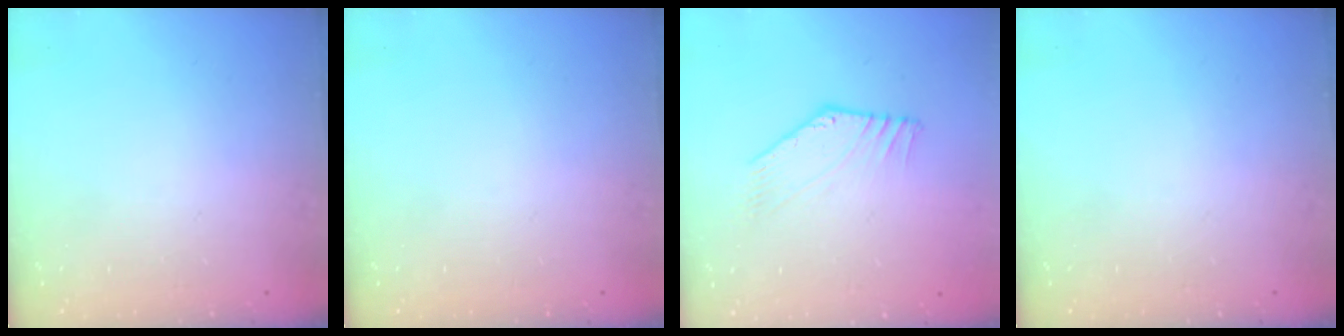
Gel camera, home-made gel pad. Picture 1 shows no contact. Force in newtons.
{"total": 0.0}
{"total": 2.9, "press": 2.9, "slide": 0.2}
{"total": 0.0}